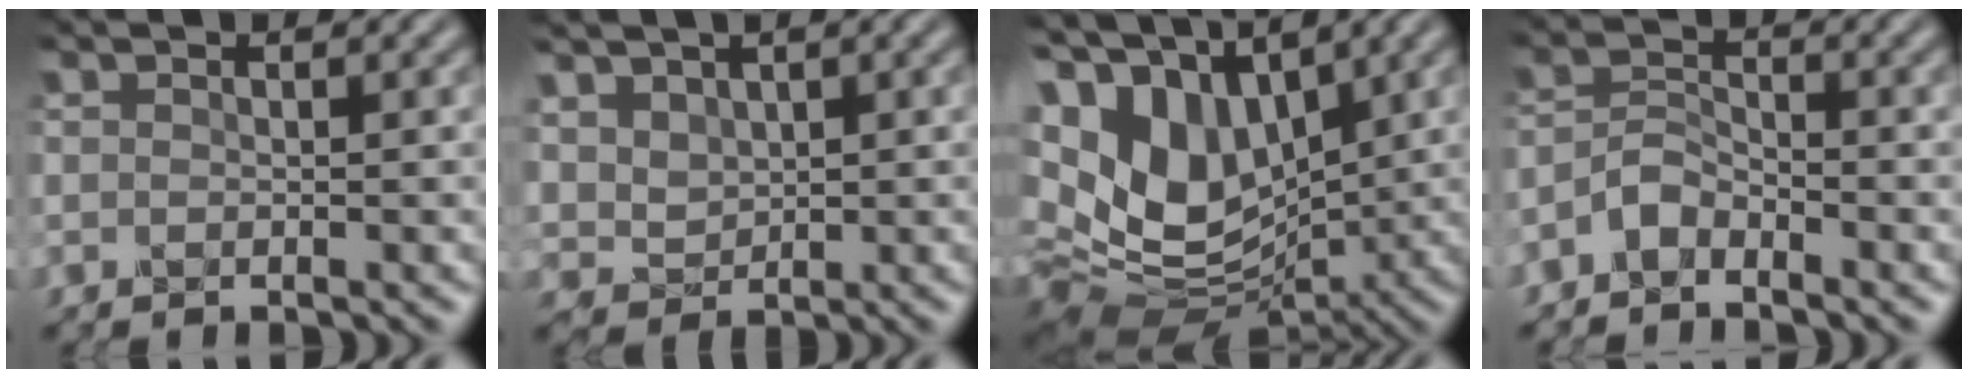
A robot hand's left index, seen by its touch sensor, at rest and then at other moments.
{"total": 2.3, "force": [1.5, 1.5, 0.8], "torque": [-0.026, -0.010, 0.044]}
{"total": 15.3, "force": [3.8, 10.3, 10.6], "torque": [-0.235, 0.002, 0.090]}
{"total": 2.0, "force": [-1.7, 0.7, 1.0], "torque": [-0.022, 0.011, -0.041]}